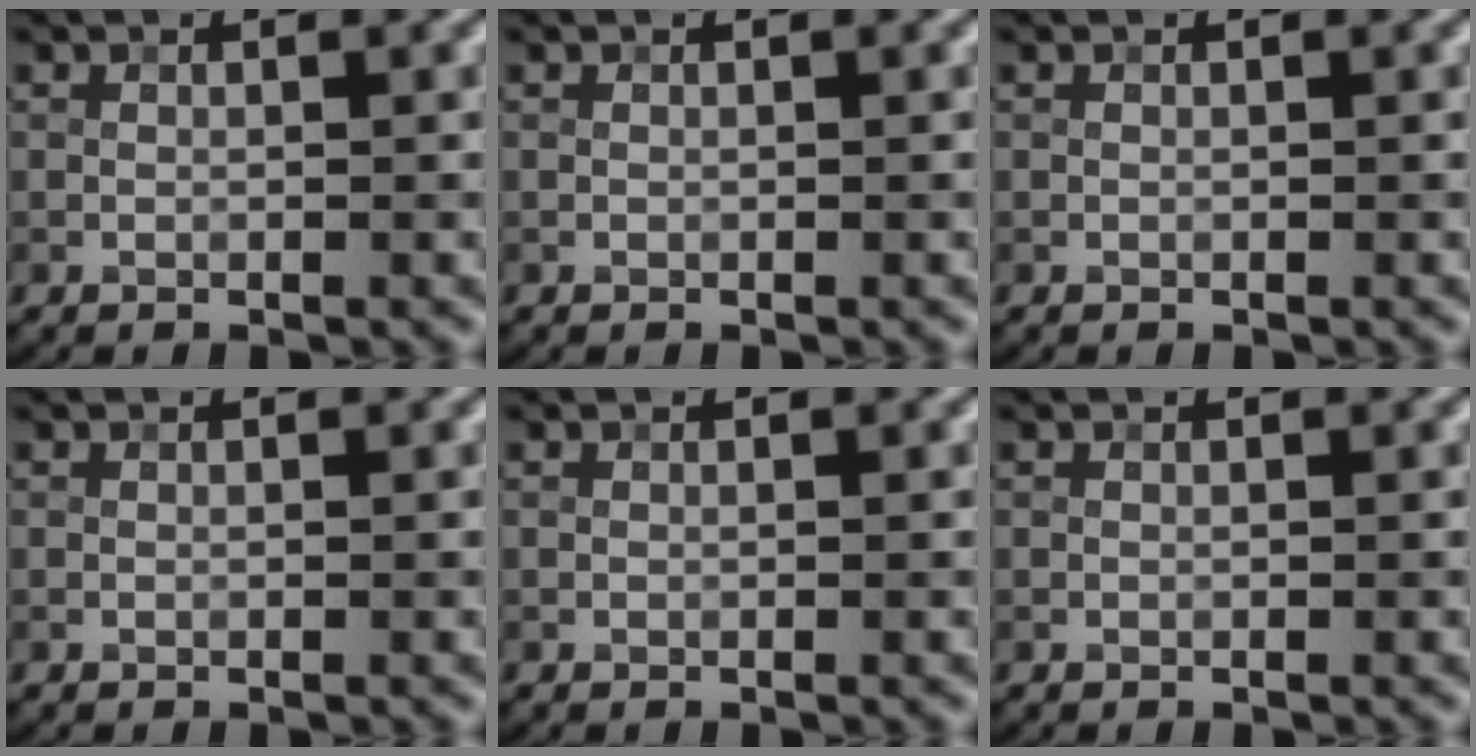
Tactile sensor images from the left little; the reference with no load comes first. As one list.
[{"total": 0.0}, {"total": 0.0}, {"total": 0.0}, {"total": 0.0}, {"total": 0.0}]